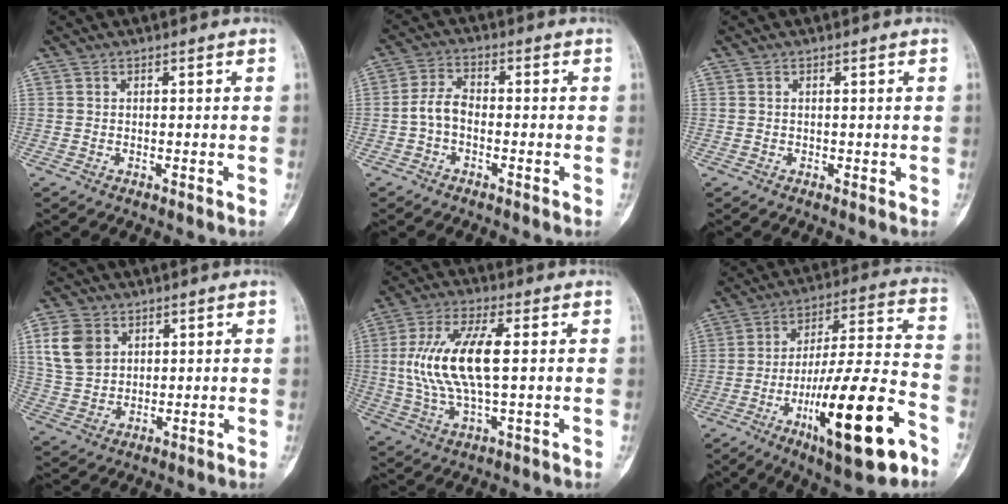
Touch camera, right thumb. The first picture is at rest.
{"total": 4.6, "force": [-1.3, 2.8, 3.4], "torque": [-0.064, 0.019, -0.034]}
{"total": 0.0}
{"total": 8.9, "force": [3.4, 6.7, 4.7], "torque": [-0.081, -0.008, 0.074]}
{"total": 14.1, "force": [1.4, 5.2, 13.0], "torque": [-0.271, 0.007, 0.028]}
{"total": 23.4, "force": [-10.9, 5.4, 20.0], "torque": [-0.330, 0.048, -0.169]}